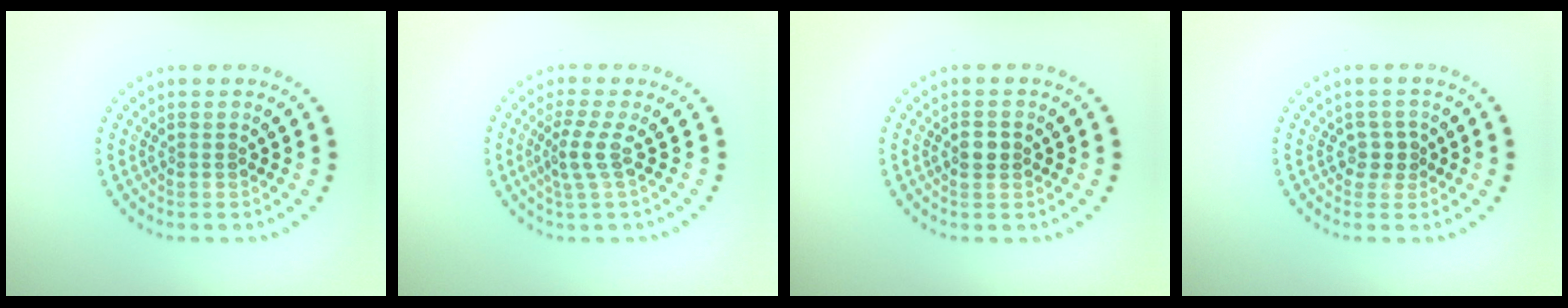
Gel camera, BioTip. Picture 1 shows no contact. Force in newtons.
{"total": 2.2, "press": 1.5, "slide": 1.6}
{"total": 1.6, "press": 1.5, "slide": 0.3}
{"total": 1.6, "press": 1.3, "slide": 0.9}